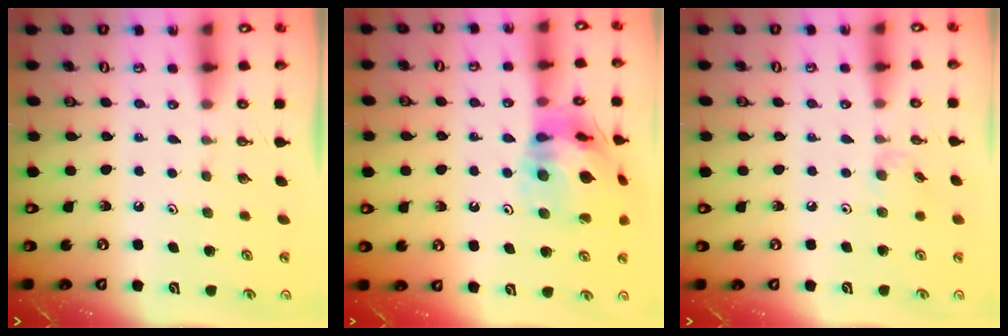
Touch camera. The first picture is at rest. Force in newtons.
{"total": 20.3, "press": 20.2, "slide": 2.6}
{"total": 2.9, "press": 2.8, "slide": 0.5}